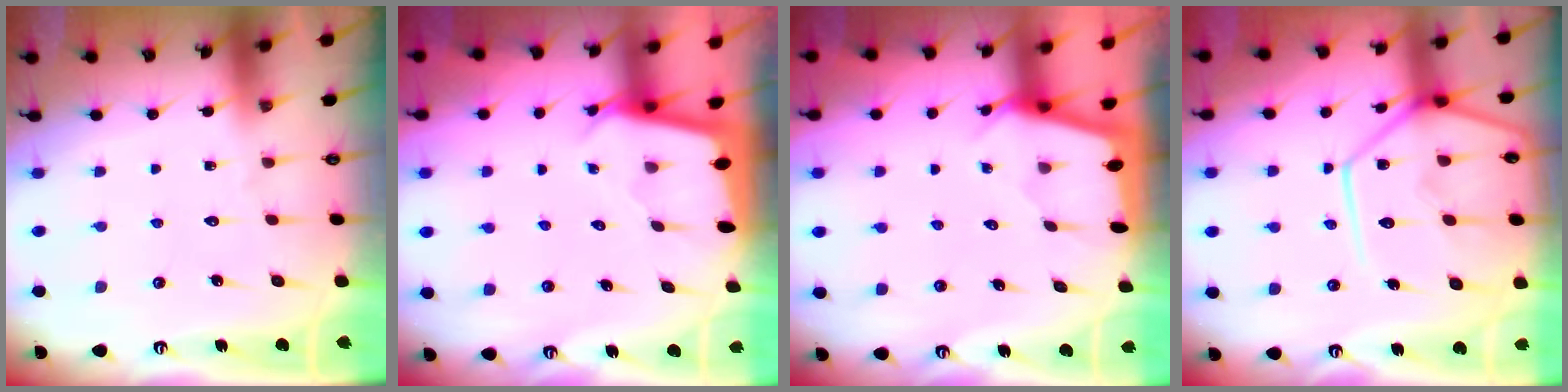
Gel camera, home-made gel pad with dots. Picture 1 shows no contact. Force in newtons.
{"total": 2.4, "press": 2.4, "slide": 0.1}
{"total": 2.1, "press": 2.1, "slide": 0.3}
{"total": 18.5, "press": 18.4, "slide": 2.1}